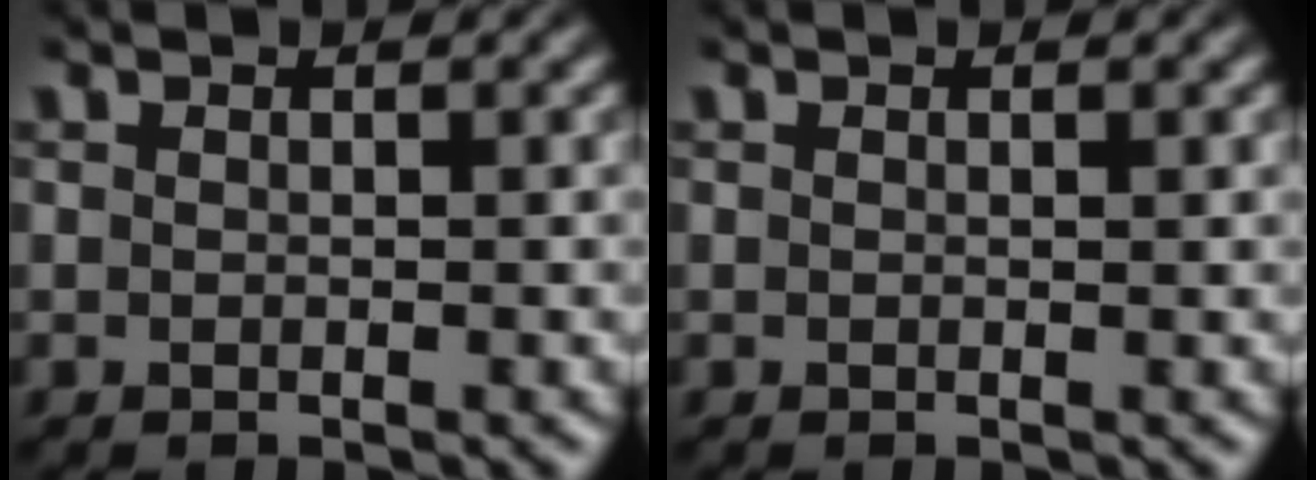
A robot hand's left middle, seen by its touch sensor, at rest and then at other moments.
{"total": 0.0}